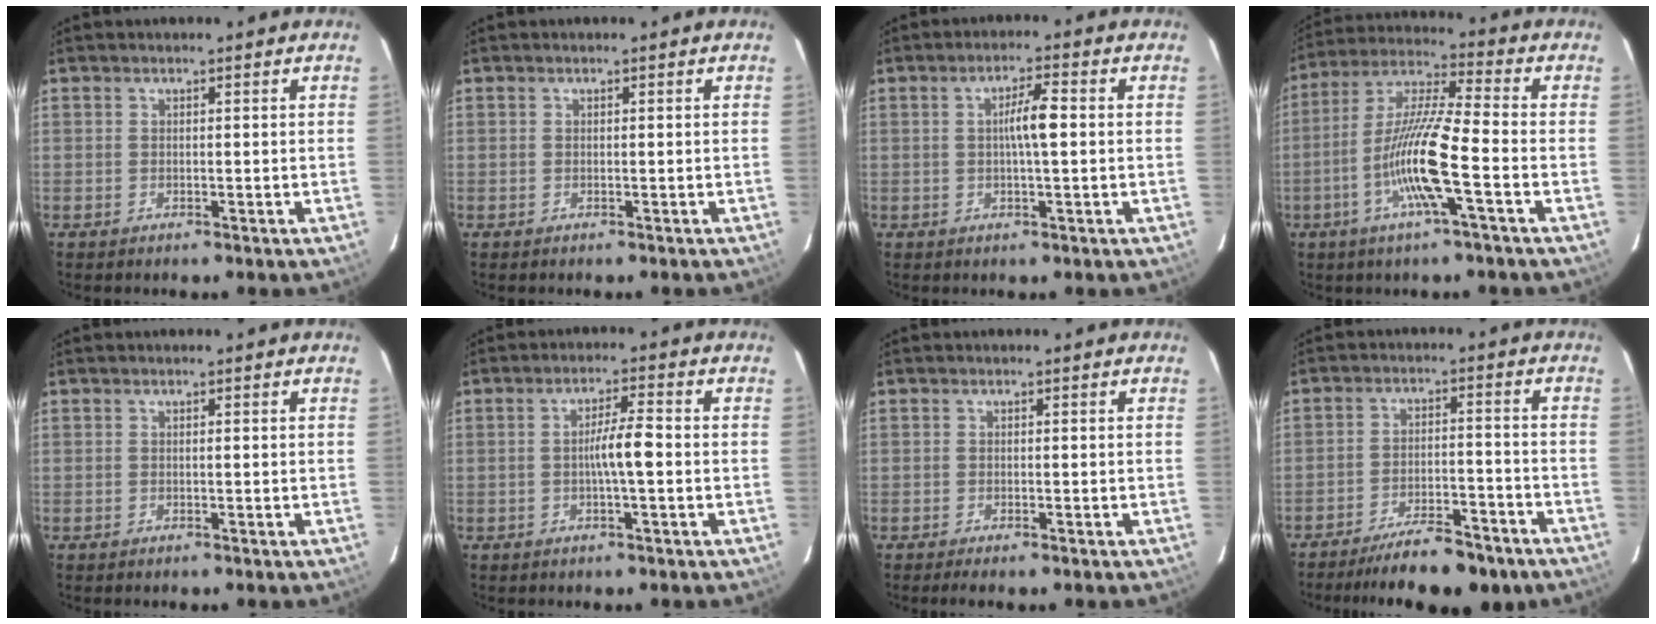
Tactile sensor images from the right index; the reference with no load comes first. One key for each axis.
{"total": 0.0}
{"total": 4.3, "fx": 0.2, "fy": 0.3, "fz": 4.3, "tx": -0.077, "ty": 0.006, "tz": 0.002}
{"total": 13.0, "fx": -4.0, "fy": 0.2, "fz": 12.3, "tx": -0.247, "ty": 0.002, "tz": -0.082}
{"total": 0.0}
{"total": 4.6, "fx": -0.6, "fy": 0.1, "fz": 4.5, "tx": -0.079, "ty": 0.009, "tz": -0.010}
{"total": 2.0, "fx": -1.5, "fy": 0.3, "fz": 1.3, "tx": -0.016, "ty": -0.006, "tz": -0.019}
{"total": 12.2, "fx": -10.2, "fy": 2.6, "fz": 6.2, "tx": -0.088, "ty": 0.002, "tz": -0.155}